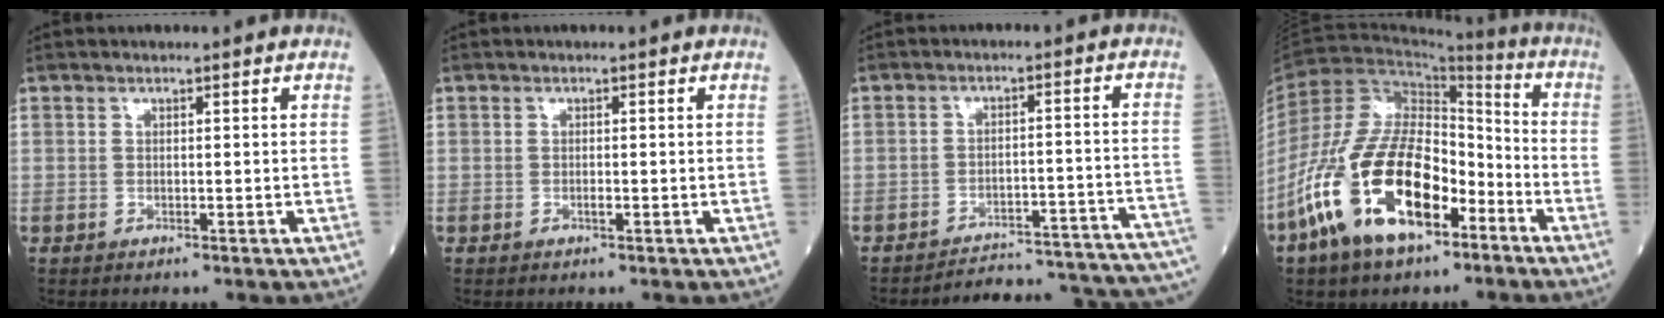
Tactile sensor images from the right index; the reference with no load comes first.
{"total": 0.6, "force": [-0.2, 0.2, 0.6], "torque": [-0.010, 0.000, -0.002]}
{"total": 21.1, "force": [-20.5, 0.5, 4.7], "torque": [-0.012, 0.007, -0.254]}
{"total": 18.6, "force": [-9.2, 8.1, 13.9], "torque": [-0.287, 0.002, -0.162]}